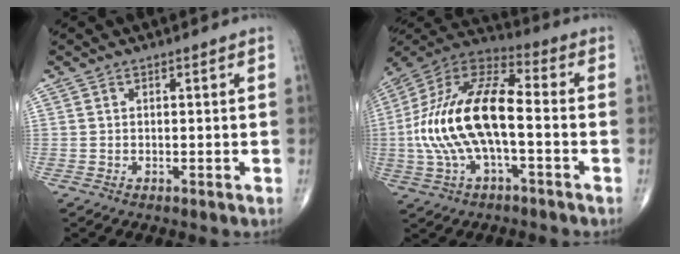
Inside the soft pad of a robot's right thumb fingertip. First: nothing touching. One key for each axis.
{"total": 19.6, "fx": -2.1, "fy": 8.4, "fz": 17.6, "tx": -0.353, "ty": 0.041, "tz": -0.042}